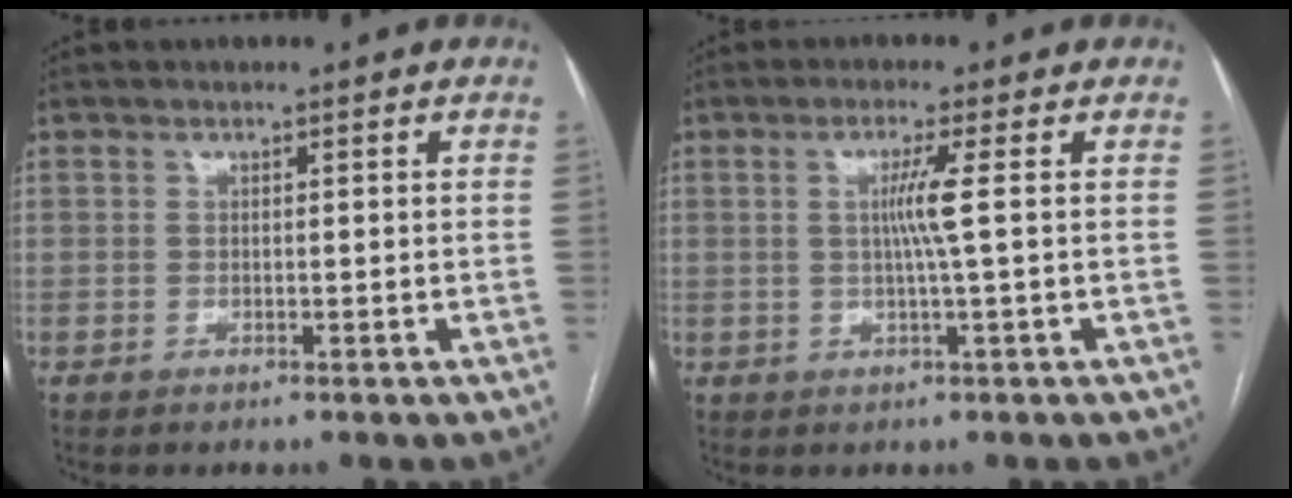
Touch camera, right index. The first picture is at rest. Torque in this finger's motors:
{"motor_torque": [0.68, 0.28, 0.20, 0.08]}